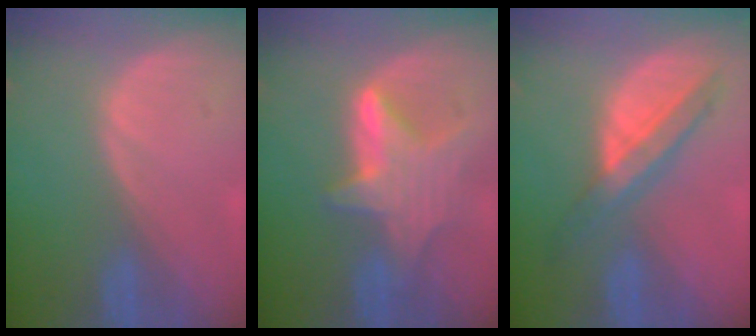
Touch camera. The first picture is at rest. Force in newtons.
{"total": 6.8, "press": 6.8, "slide": 0.1}
{"total": 6.1, "press": 6.0, "slide": 0.9}